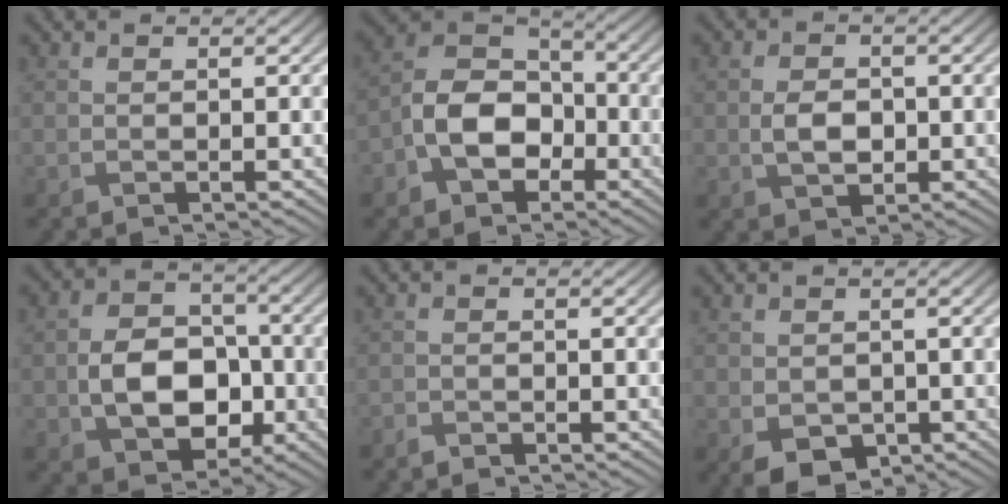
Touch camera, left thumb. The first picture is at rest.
{"total": 9.1, "force": [-3.4, 6.4, 5.5], "torque": [-0.112, 0.003, -0.080]}
{"total": 3.5, "force": [-0.5, 2.4, 2.5], "torque": [-0.054, -0.004, -0.008]}
{"total": 8.9, "force": [-2.1, 6.4, 5.9], "torque": [-0.109, -0.007, -0.036]}
{"total": 1.3, "force": [-1.1, 0.5, 0.4], "torque": [-0.009, -0.001, -0.024]}
{"total": 3.6, "force": [-1.4, 2.5, 2.1], "torque": [-0.047, -0.014, -0.022]}